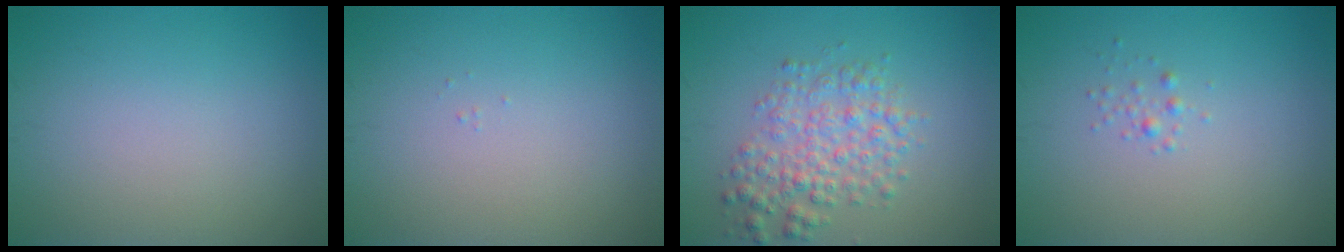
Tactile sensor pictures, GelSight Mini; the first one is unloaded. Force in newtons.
{"total": 0.0}
{"total": 4.2, "press": 4.2, "slide": 0.1}
{"total": 0.7, "press": 0.7, "slide": 0.0}